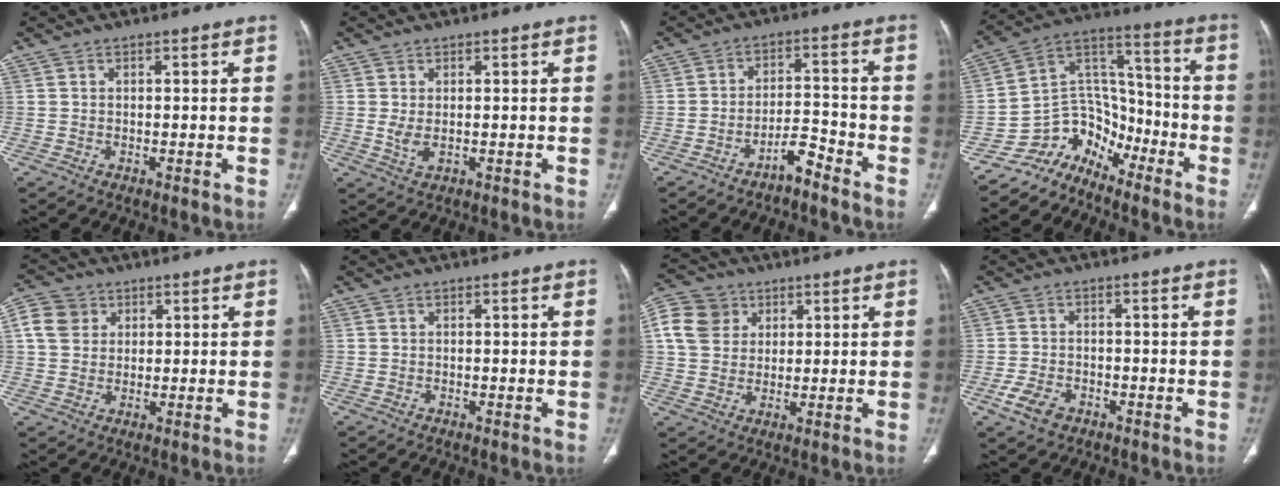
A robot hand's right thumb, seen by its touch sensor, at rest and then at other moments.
{"total": 2.3, "force": [0.0, 1.1, 2.0], "torque": [-0.043, -0.008, 0.004]}
{"total": 4.6, "force": [-3.8, 1.2, 2.4], "torque": [-0.037, 0.041, -0.068]}
{"total": 10.9, "force": [-8.6, 6.6, 1.2], "torque": [0.024, 0.123, -0.169]}
{"total": 6.4, "force": [2.1, 5.6, 2.4], "torque": [-0.026, 0.002, 0.037]}
{"total": 0.0}
{"total": 9.7, "force": [3.3, 8.2, 4.0], "torque": [-0.062, 0.001, 0.058]}
{"total": 4.8, "force": [-2.6, 2.9, 2.8], "torque": [-0.057, 0.010, -0.047]}